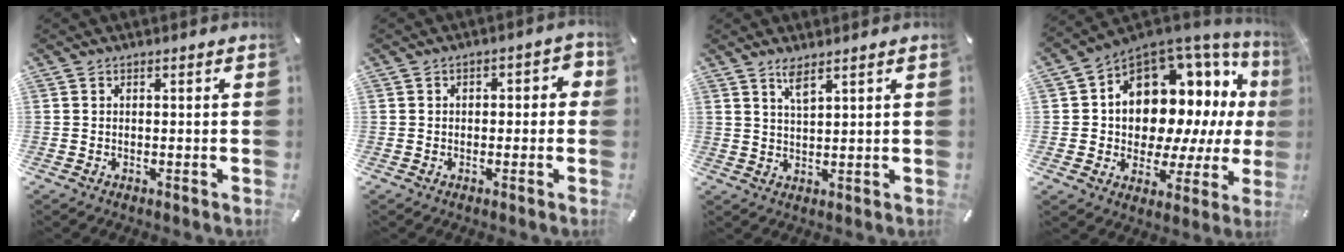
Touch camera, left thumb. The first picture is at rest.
{"total": 3.0, "force": [-1.0, 1.9, 2.0], "torque": [-0.029, 0.013, -0.024]}
{"total": 3.6, "force": [2.8, 0.5, 2.2], "torque": [-0.049, -0.006, 0.049]}
{"total": 14.3, "force": [4.8, 10.8, 8.1], "torque": [-0.126, -0.064, 0.087]}